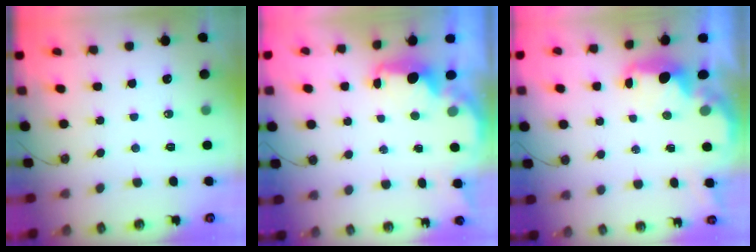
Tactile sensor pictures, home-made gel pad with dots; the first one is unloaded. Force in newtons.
{"total": 2.8, "press": 2.6, "slide": 0.9}
{"total": 2.7, "press": 2.6, "slide": 0.6}